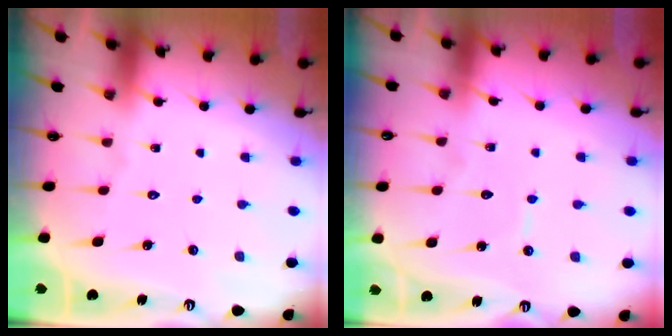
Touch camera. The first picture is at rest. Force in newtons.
{"total": 3.9, "press": 3.9, "slide": 0.2}